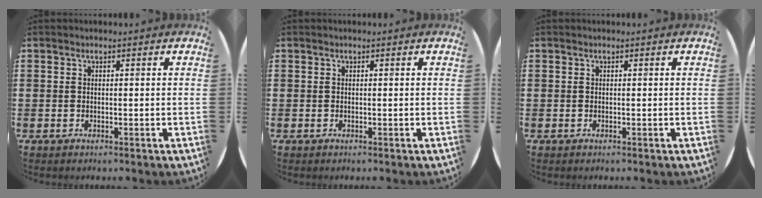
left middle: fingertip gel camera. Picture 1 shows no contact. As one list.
[{"total": 0.0}, {"total": 0.0}]